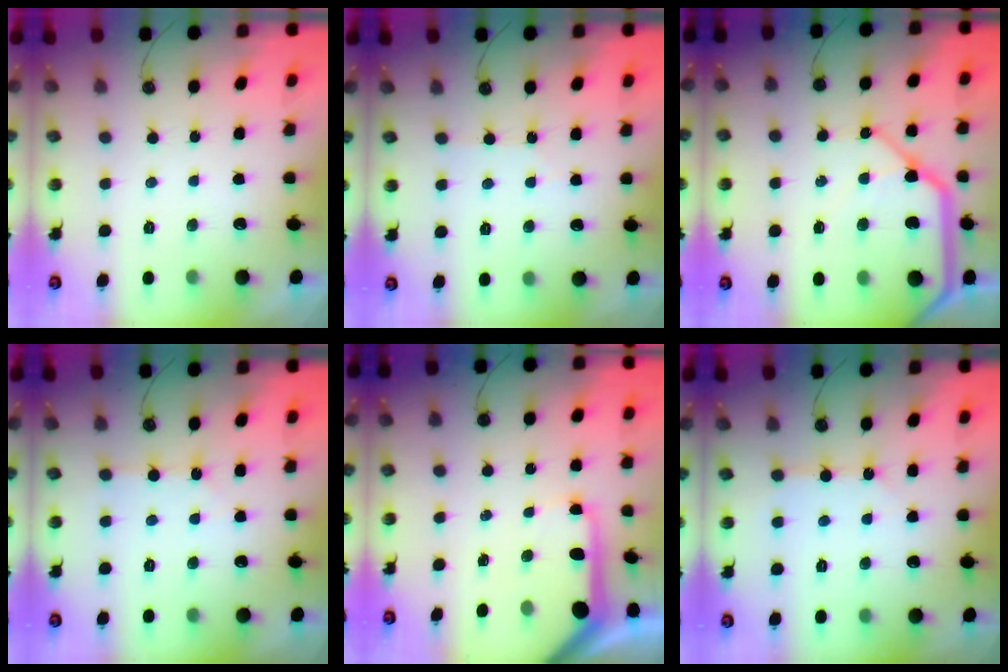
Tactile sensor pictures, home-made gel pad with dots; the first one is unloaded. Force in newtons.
{"total": 2.4, "press": 2.4, "slide": 0.4}
{"total": 17.1, "press": 16.9, "slide": 2.5}
{"total": 2.7, "press": 2.7, "slide": 0.4}
{"total": 9.7, "press": 9.6, "slide": 1.0}
{"total": 5.6, "press": 5.5, "slide": 0.5}